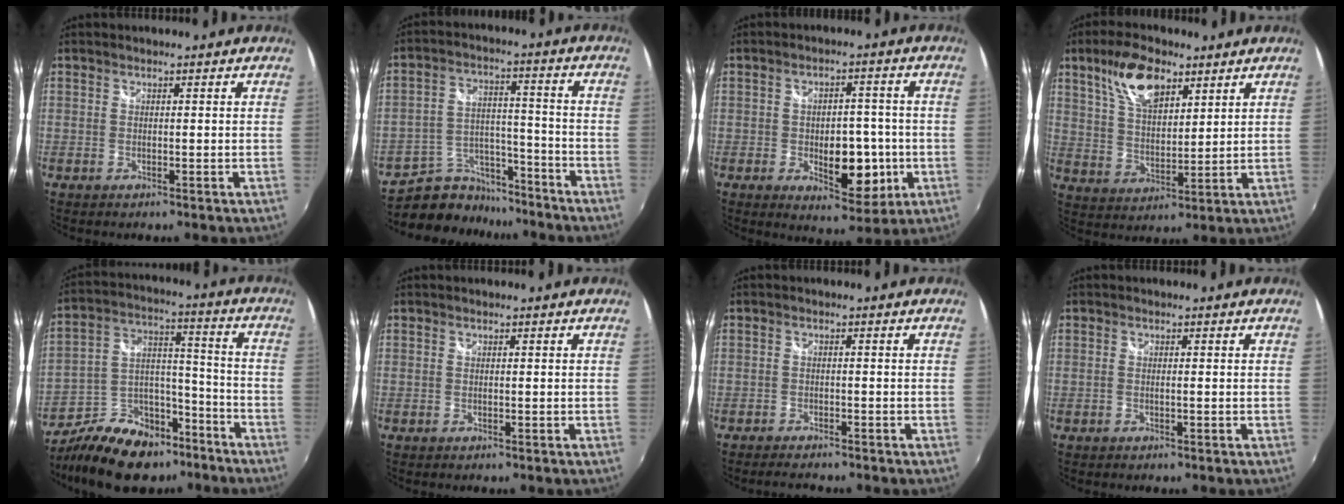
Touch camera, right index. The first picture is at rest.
{"total": 11.9, "force": [-9.9, 5.9, 2.9], "torque": [-0.066, 0.032, -0.152]}
{"total": 10.4, "force": [-2.6, 5.6, 8.3], "torque": [-0.127, -0.006, -0.026]}
{"total": 11.1, "force": [6.5, 5.0, 7.5], "torque": [-0.139, 0.018, 0.124]}
{"total": 19.3, "force": [-13.7, 10.3, 9.0], "torque": [-0.189, 0.038, -0.210]}
{"total": 0.0}
{"total": 3.8, "force": [-3.4, 0.9, 1.4], "torque": [-0.041, -0.012, -0.058]}
{"total": 0.7, "force": [-0.3, -0.1, 0.6], "torque": [-0.010, 0.000, -0.007]}